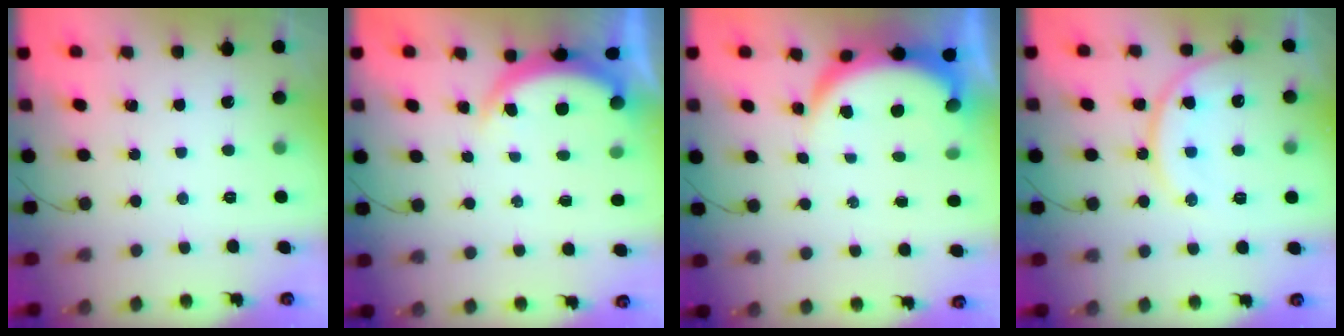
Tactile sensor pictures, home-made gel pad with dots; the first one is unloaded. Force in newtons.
{"total": 5.5, "press": 5.5, "slide": 0.5}
{"total": 6.4, "press": 6.4, "slide": 0.9}
{"total": 15.0, "press": 14.9, "slide": 1.3}